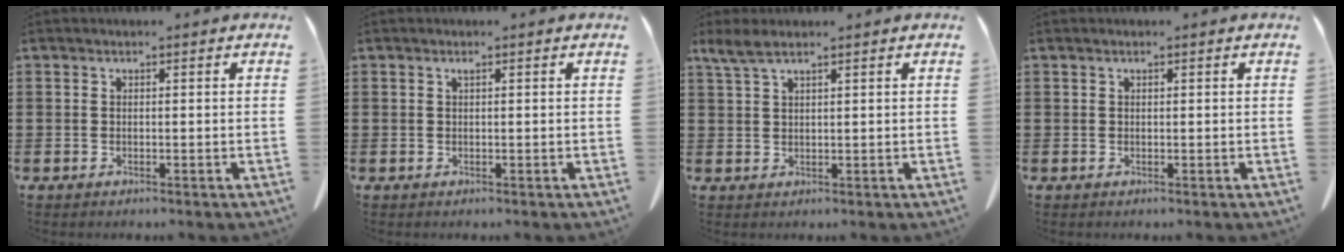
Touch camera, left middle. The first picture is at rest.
{"total": 0.5, "force": [0.3, 0.0, 0.5], "torque": [-0.010, -0.001, 0.006]}
{"total": 3.0, "force": [2.0, 0.6, 2.1], "torque": [-0.054, -0.001, 0.034]}
{"total": 0.0}